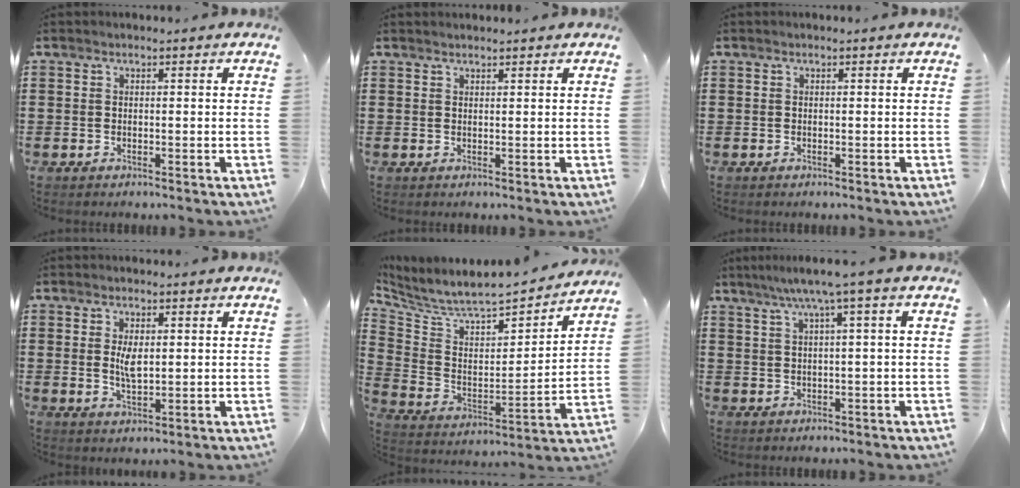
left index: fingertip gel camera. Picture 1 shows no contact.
{"total": 0.8, "force": [0.8, 0.0, 0.2], "torque": [-0.006, -0.002, 0.016]}
{"total": 0.0}
{"total": 3.8, "force": [0.7, 1.5, 3.4], "torque": [-0.070, 0.005, 0.011]}
{"total": 5.8, "force": [5.4, 1.3, 1.8], "torque": [-0.069, -0.055, 0.086]}
{"total": 4.1, "force": [1.5, -0.4, 3.8], "torque": [-0.077, -0.003, 0.021]}